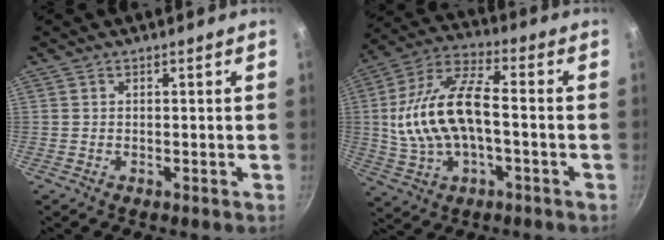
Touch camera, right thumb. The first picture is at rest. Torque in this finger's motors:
{"motor_torque": [-0.10, 1.17, 0.31, -0.30, 0.42]}